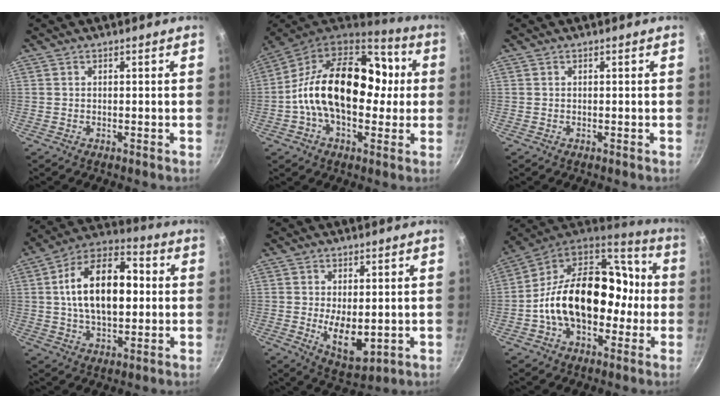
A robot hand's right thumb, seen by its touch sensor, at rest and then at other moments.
{"total": 24.8, "force": [0.6, 15.1, 19.7], "torque": [-0.314, 0.041, 0.004]}
{"total": 0.0}
{"total": 18.5, "force": [1.9, 10.4, 15.2], "torque": [-0.239, 0.022, 0.025]}
{"total": 8.3, "force": [-0.8, 4.2, 7.1], "torque": [-0.097, -0.020, 0.002]}
{"total": 24.4, "force": [-2.3, 15.4, 18.8], "torque": [-0.292, 0.048, -0.034]}